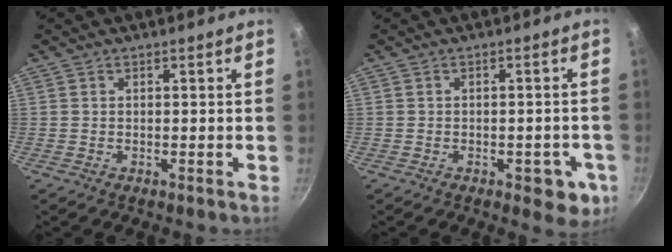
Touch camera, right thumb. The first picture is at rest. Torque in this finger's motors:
{"motor_torque": [-0.31, 0.11, -0.19, 0.09, 0.02]}